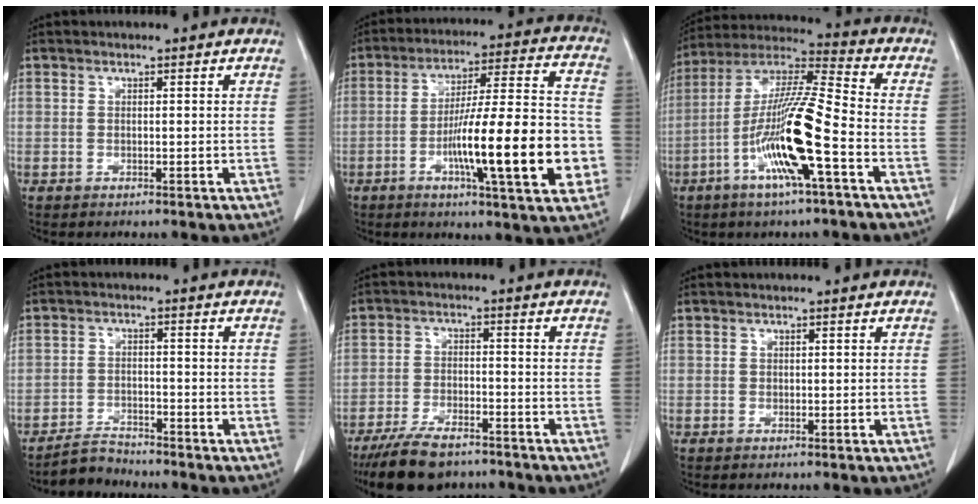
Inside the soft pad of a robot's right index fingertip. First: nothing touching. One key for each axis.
{"total": 19.7, "fx": -5.3, "fy": 2.0, "fz": 18.8, "tx": -0.266, "ty": 0.010, "tz": -0.077}
{"total": 15.7, "fx": -5.4, "fy": 0.4, "fz": 14.7, "tx": -0.293, "ty": -0.002, "tz": -0.106}
{"total": 3.4, "fx": -3.3, "fy": 0.5, "fz": -0.1, "tx": 0.000, "ty": -0.010, "tz": -0.061}
{"total": 10.3, "fx": -8.2, "fy": 3.5, "fz": 5.2, "tx": -0.092, "ty": -0.015, "tz": -0.138}
{"total": 0.0}